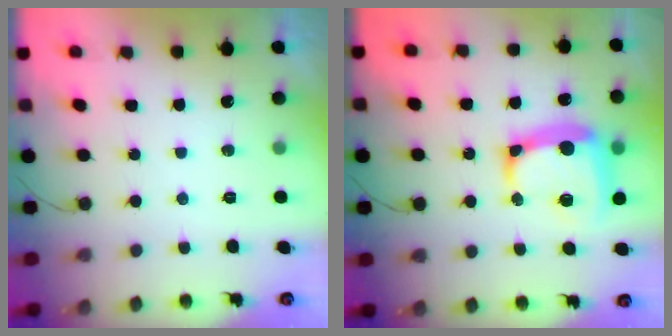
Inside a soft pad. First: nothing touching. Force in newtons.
{"total": 14.7, "press": 14.5, "slide": 2.8}